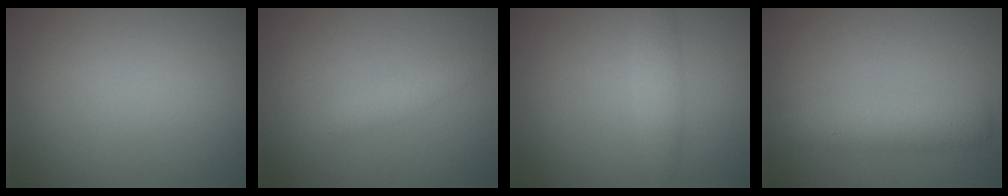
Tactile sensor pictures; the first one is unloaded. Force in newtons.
{"total": 1.6, "press": 1.6, "slide": 0.1}
{"total": 1.9, "press": 1.9, "slide": 0.0}
{"total": 2.9, "press": 2.9, "slide": 0.1}